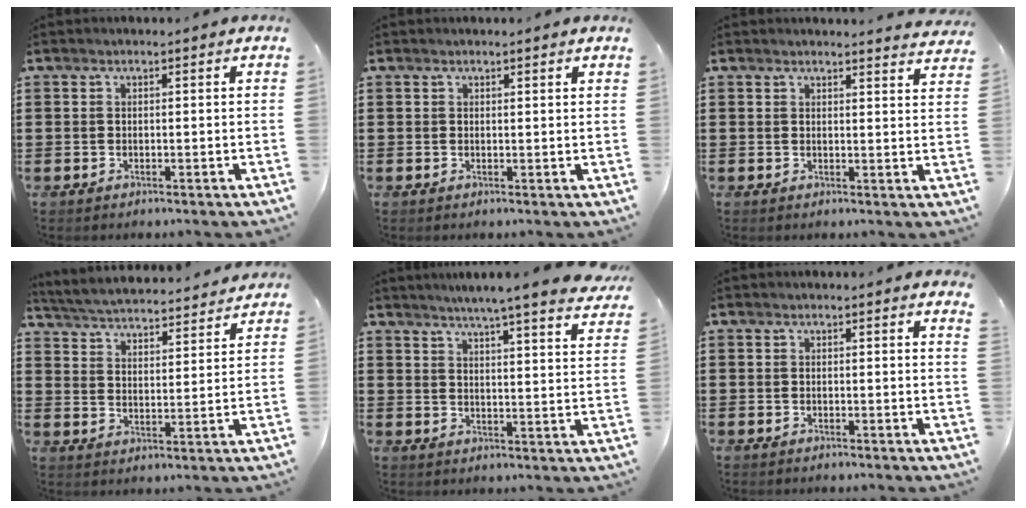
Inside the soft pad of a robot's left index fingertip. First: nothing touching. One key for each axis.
{"total": 0.6, "fx": 0.6, "fy": 0.0, "fz": 0.1, "tx": -0.004, "ty": 0.000, "tz": 0.012}
{"total": 2.3, "fx": 2.3, "fy": -0.3, "fz": 0.1, "tx": -0.001, "ty": -0.012, "tz": 0.041}
{"total": 4.1, "fx": 4.1, "fy": -0.3, "fz": 0.4, "tx": -0.030, "ty": -0.035, "tz": 0.064}
{"total": 4.9, "fx": 4.6, "fy": -0.7, "fz": 1.6, "tx": -0.052, "ty": -0.030, "tz": 0.076}
{"total": 0.9, "fx": 0.8, "fy": -0.2, "fz": 0.4, "tx": -0.009, "ty": -0.003, "tz": 0.014}